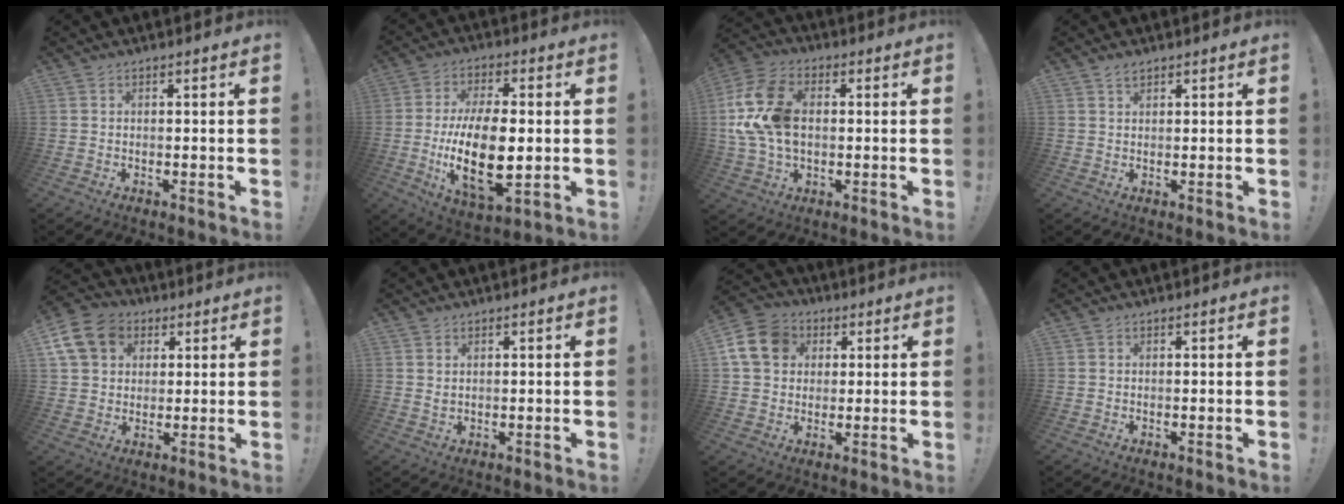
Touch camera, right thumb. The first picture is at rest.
{"total": 19.4, "force": [-2.0, 9.2, 17.0], "torque": [-0.317, -0.006, -0.031]}
{"total": 15.8, "force": [1.2, 11.2, 11.1], "torque": [-0.225, 0.004, 0.025]}
{"total": 1.8, "force": [1.4, 0.8, 0.7], "torque": [-0.002, -0.009, 0.023]}
{"total": 13.3, "force": [4.8, 10.8, 6.1], "torque": [-0.095, -0.013, 0.100]}
{"total": 1.3, "force": [0.8, 0.6, 0.8], "torque": [-0.011, -0.003, 0.014]}
{"total": 13.5, "force": [3.7, 11.0, 6.8], "torque": [-0.103, -0.001, 0.079]}
{"total": 0.0}